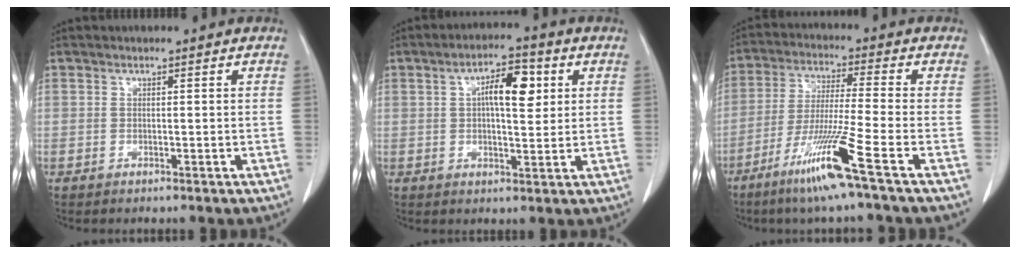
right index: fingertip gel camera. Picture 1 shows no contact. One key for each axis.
{"total": 7.4, "fx": 2.0, "fy": 2.5, "fz": 6.7, "tx": -0.109, "ty": 0.013, "tz": 0.031}
{"total": 11.8, "fx": -6.5, "fy": -2.0, "fz": 9.7, "tx": -0.185, "ty": -0.038, "tz": -0.129}